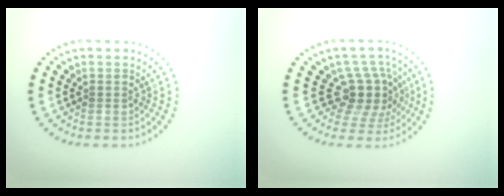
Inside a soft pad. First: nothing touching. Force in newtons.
{"total": 3.9, "press": 2.8, "slide": 2.7}